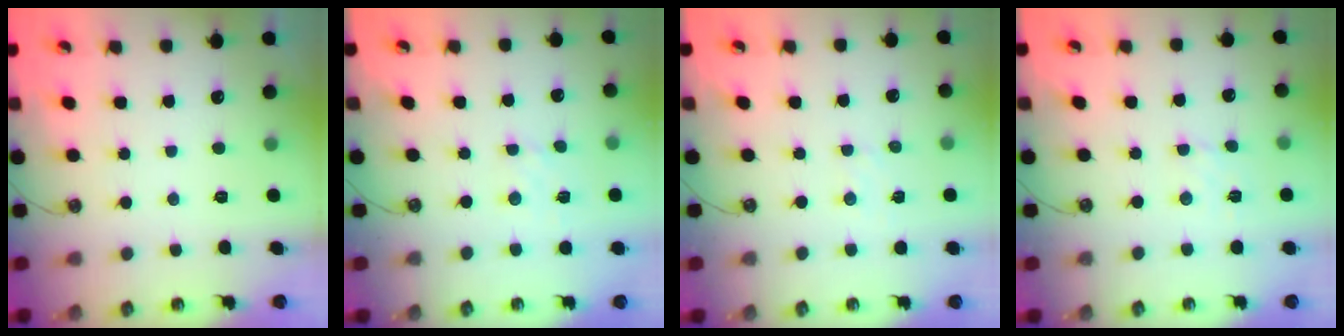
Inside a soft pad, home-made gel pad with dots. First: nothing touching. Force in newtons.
{"total": 2.8, "press": 2.8, "slide": 0.4}
{"total": 2.9, "press": 2.9, "slide": 0.5}
{"total": 2.9, "press": 2.8, "slide": 0.6}